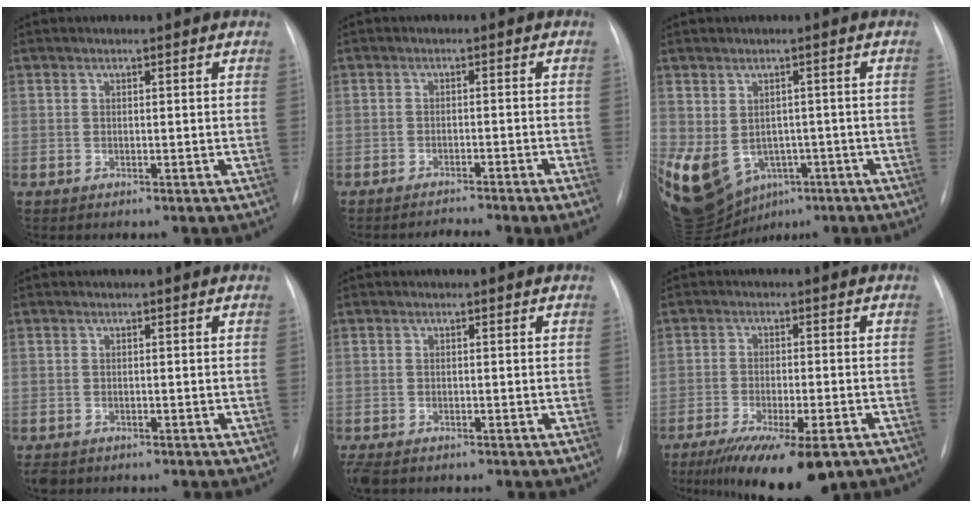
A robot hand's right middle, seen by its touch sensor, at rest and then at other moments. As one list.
[{"total": 4.3, "force": [-3.5, -0.9, 2.4], "torque": [-0.024, 0.001, -0.050]}, {"total": 20.0, "force": [-8.3, 14.8, 10.7], "torque": [-0.282, -0.020, -0.108]}, {"total": 2.3, "force": [-1.8, 1.2, 0.7], "torque": [-0.015, -0.004, -0.026]}, {"total": 3.3, "force": [-2.4, 1.4, 1.7], "torque": [-0.036, -0.010, -0.037]}, {"total": 13.8, "force": [-9.5, 3.3, 9.5], "torque": [-0.137, -0.025, -0.143]}]